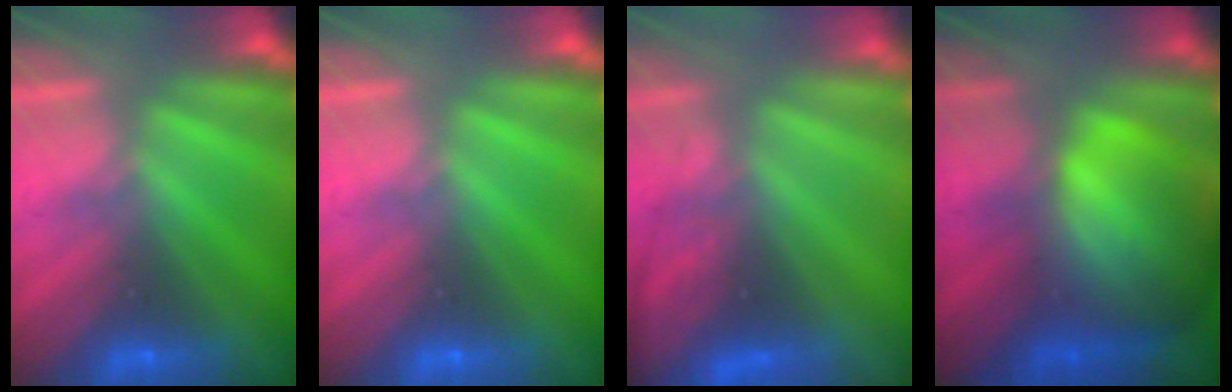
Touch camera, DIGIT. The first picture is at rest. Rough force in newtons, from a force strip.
{"total": 0.0}
{"total": 3.4}
{"total": 8.5}